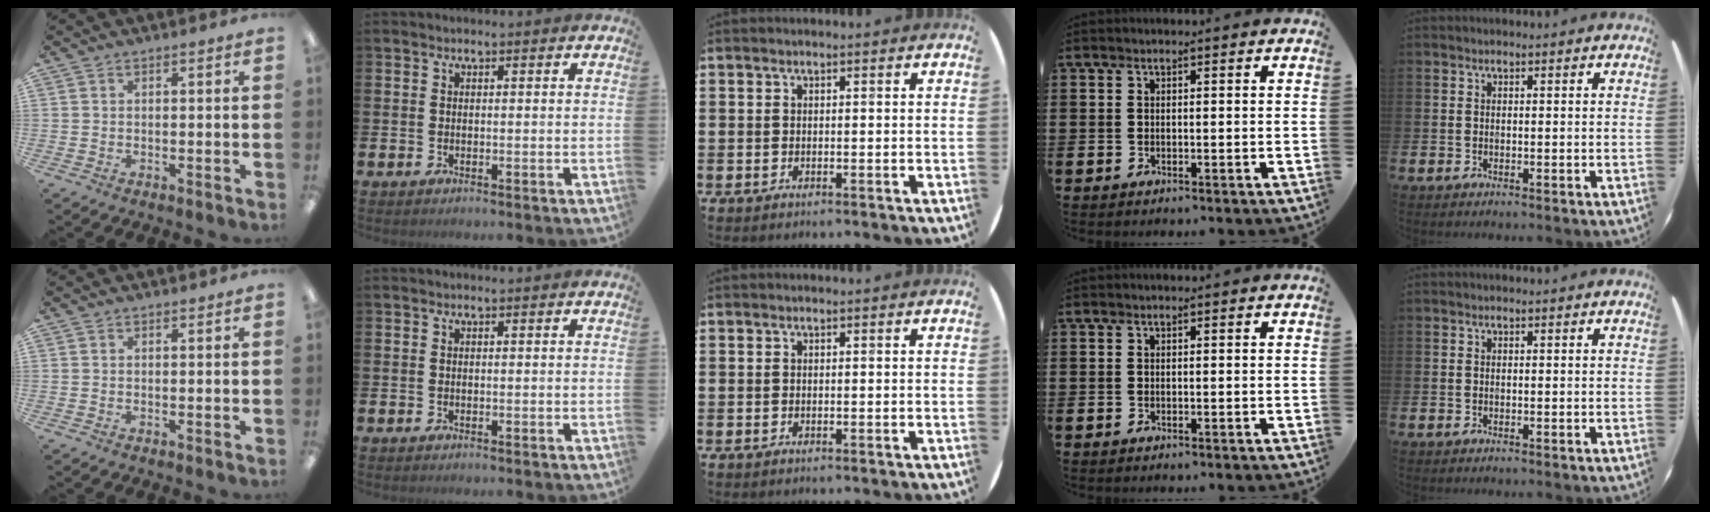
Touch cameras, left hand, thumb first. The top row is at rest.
{}